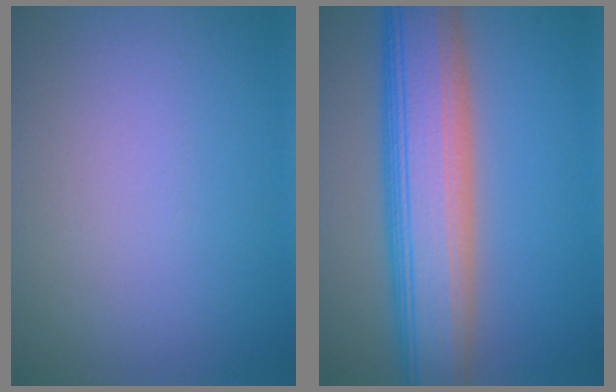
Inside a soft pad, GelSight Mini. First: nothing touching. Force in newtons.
{"total": 11.0, "press": 11.0, "slide": 0.6}